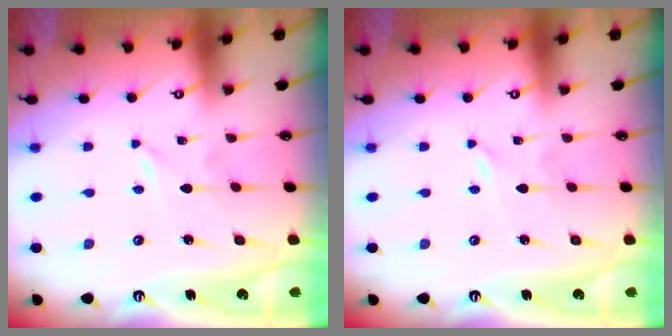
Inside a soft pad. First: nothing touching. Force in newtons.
{"total": 0.0}